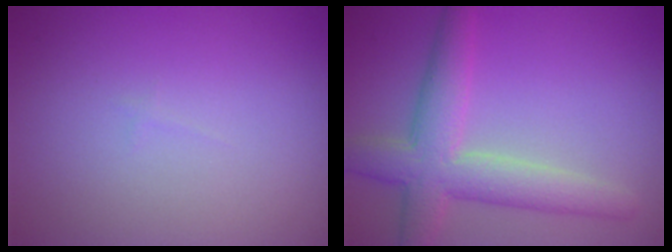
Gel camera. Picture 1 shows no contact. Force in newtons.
{"total": 5.6, "press": 5.6, "slide": 0.4}